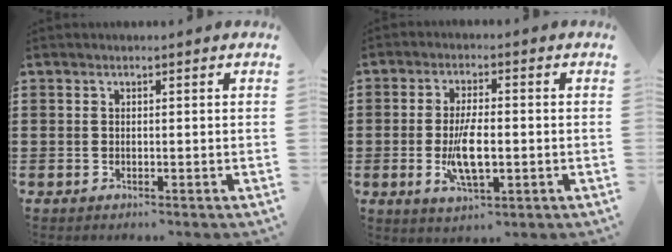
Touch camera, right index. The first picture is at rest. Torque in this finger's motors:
{"motor_torque": [1.71, 0.43, 0.80, 0.21]}